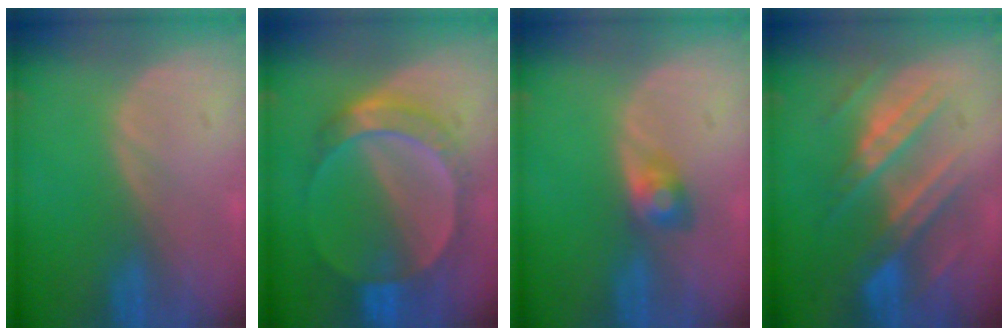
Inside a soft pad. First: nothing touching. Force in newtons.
{"total": 7.1, "press": 7.0, "slide": 0.5}
{"total": 2.6, "press": 2.6, "slide": 0.1}
{"total": 8.6, "press": 8.1, "slide": 2.7}